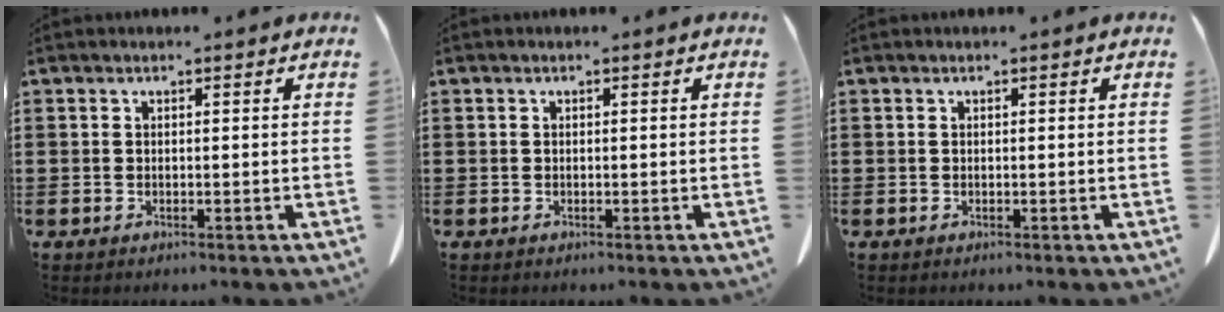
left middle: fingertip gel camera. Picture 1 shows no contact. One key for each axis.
{"total": 0.0}
{"total": 0.0}